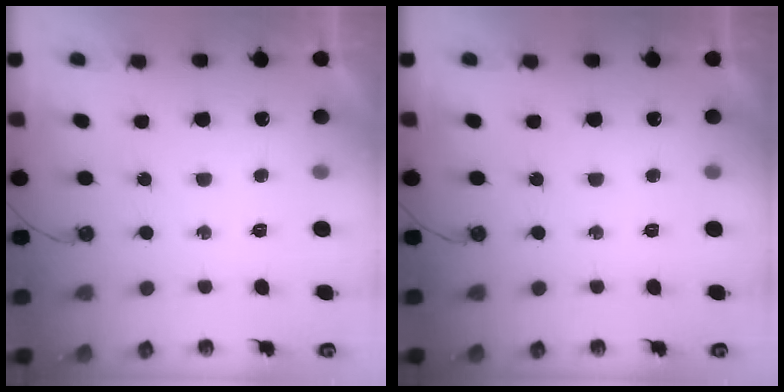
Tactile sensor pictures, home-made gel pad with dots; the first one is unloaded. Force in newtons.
{"total": 0.0}